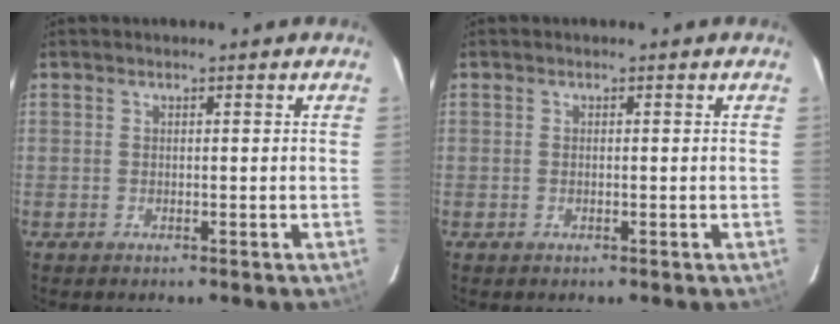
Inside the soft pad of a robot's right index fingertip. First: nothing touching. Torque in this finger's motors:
{"motor_torque": [-0.02, 0.12, 0.04, 0.00]}